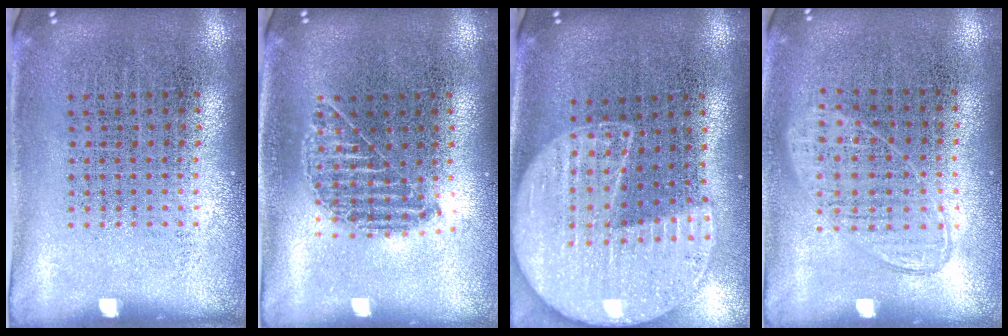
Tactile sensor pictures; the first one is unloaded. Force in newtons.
{"total": 1.0, "press": 0.9, "slide": 0.3}
{"total": 2.0, "press": 1.8, "slide": 0.9}
{"total": 0.9, "press": 0.8, "slide": 0.4}